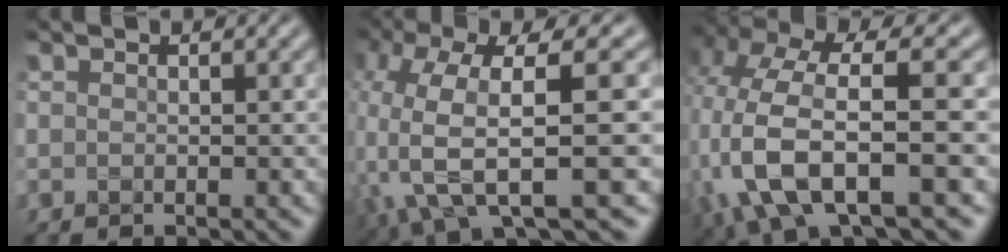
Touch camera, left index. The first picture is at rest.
{"total": 9.4, "force": [0.6, 3.8, 8.5], "torque": [-0.189, -0.018, 0.026]}
{"total": 8.5, "force": [-2.0, 3.4, 7.5], "torque": [-0.163, 0.006, -0.043]}